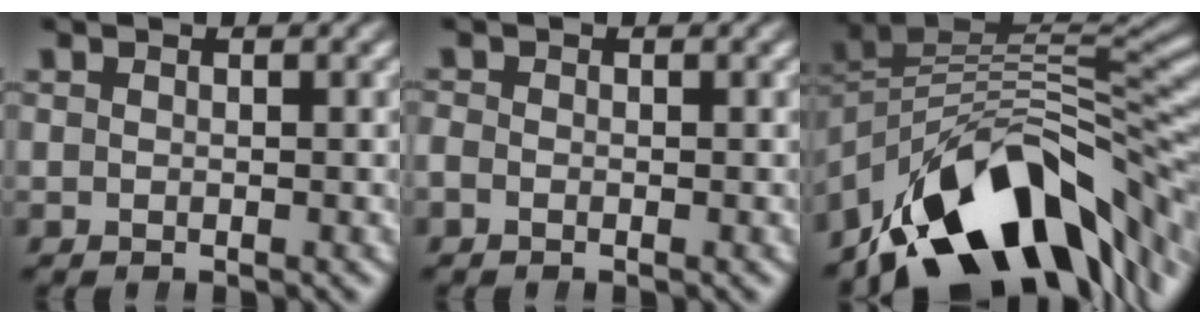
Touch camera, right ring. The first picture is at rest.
{"total": 1.1, "force": [-0.8, 0.8, 0.2], "torque": [-0.006, -0.004, -0.015]}
{"total": 17.4, "force": [-6.0, 10.1, 12.9], "torque": [-0.190, -0.028, -0.076]}